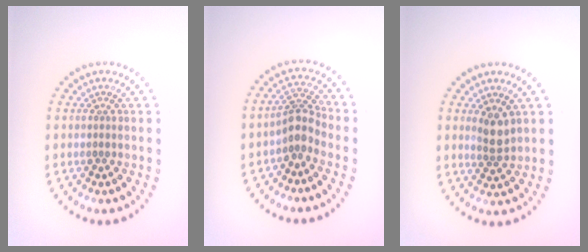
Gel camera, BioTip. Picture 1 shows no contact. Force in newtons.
{"total": 2.7, "press": 2.0, "slide": 1.8}
{"total": 2.2, "press": 1.8, "slide": 1.1}